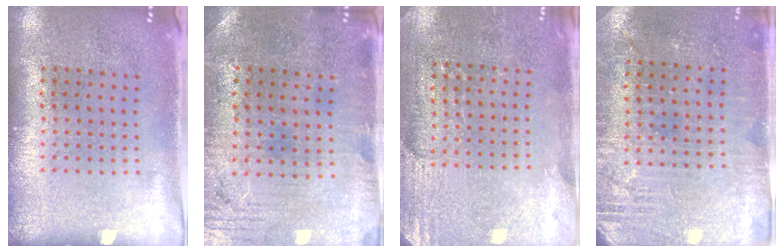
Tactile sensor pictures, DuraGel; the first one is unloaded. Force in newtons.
{"total": 0.7, "press": 0.5, "slide": 0.5}
{"total": 2.8, "press": 2.7, "slide": 0.8}
{"total": 2.8, "press": 2.7, "slide": 0.7}